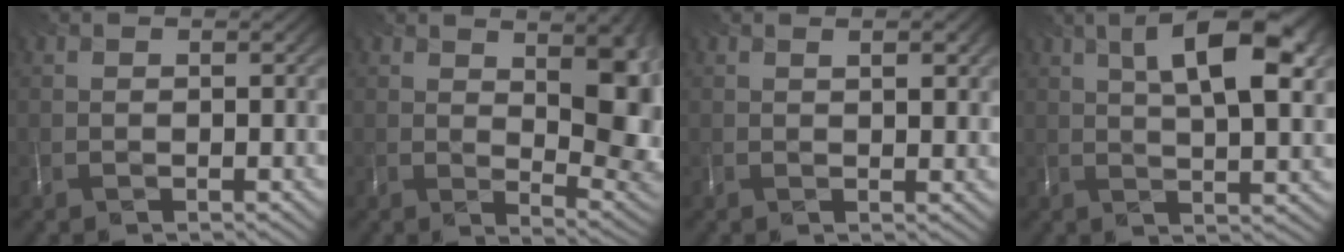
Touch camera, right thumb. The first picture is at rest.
{"total": 11.9, "force": [3.7, 5.2, 10.0], "torque": [-0.121, 0.004, 0.053]}
{"total": 2.4, "force": [1.2, 0.8, 2.0], "torque": [-0.032, -0.003, 0.020]}
{"total": 11.0, "force": [4.6, 3.6, 9.4], "torque": [-0.142, 0.001, 0.072]}